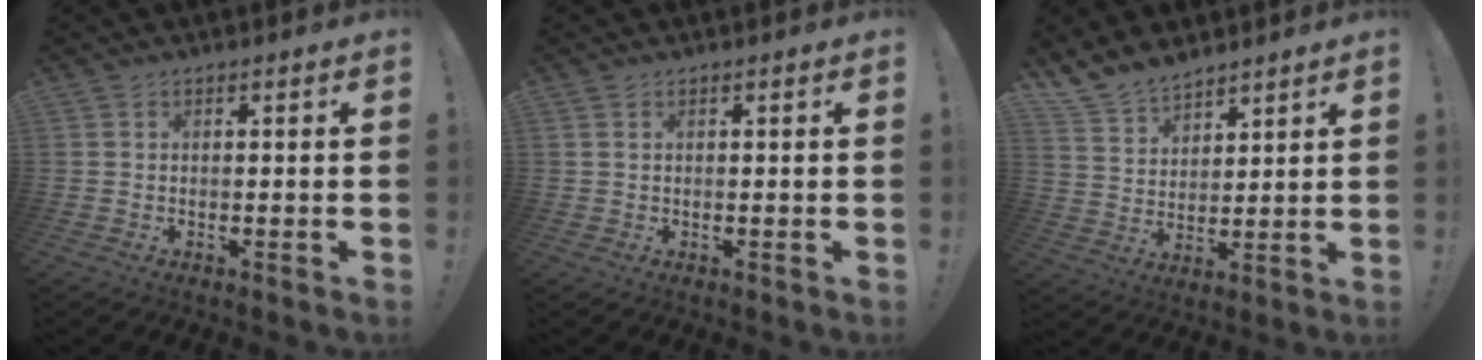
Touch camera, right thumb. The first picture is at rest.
{"total": 0.6, "force": [0.3, 0.4, 0.3], "torque": [-0.014, 0.003, 0.008]}
{"total": 9.2, "force": [8.1, 4.1, 1.5], "torque": [-0.042, -0.061, 0.160]}